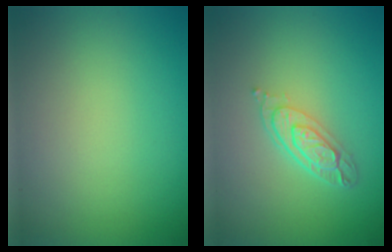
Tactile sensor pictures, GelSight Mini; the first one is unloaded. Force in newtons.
{"total": 3.4, "press": 2.6, "slide": 2.2}